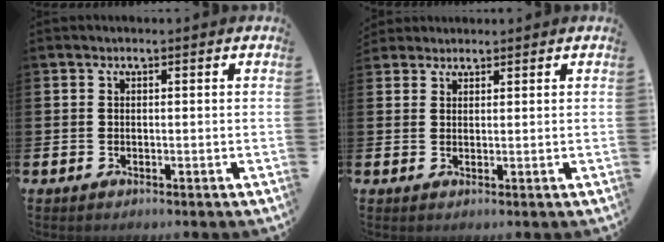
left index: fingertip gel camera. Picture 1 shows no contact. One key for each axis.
{"total": 2.1, "fx": 1.9, "fy": 0.8, "fz": -0.1, "tx": 0.005, "ty": -0.003, "tz": 0.035}